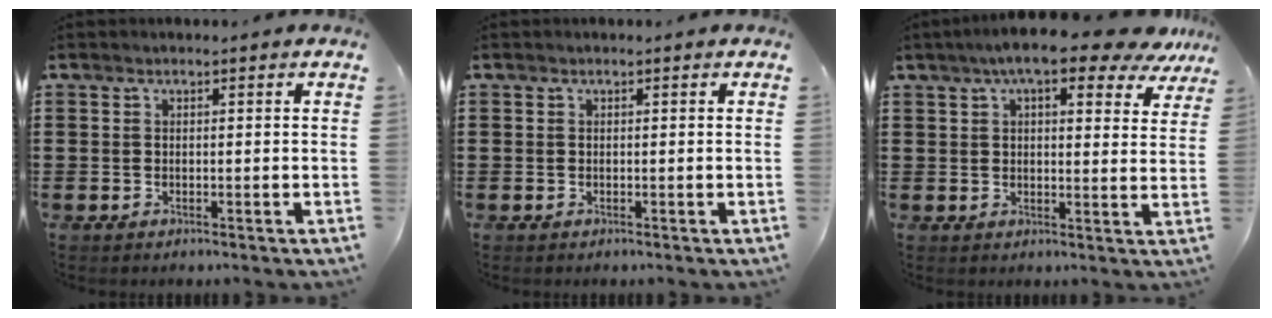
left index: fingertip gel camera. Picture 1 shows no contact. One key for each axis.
{"total": 0.0}
{"total": 8.7, "fx": 6.5, "fy": 2.1, "fz": 5.4, "tx": -0.098, "ty": -0.015, "tz": 0.112}